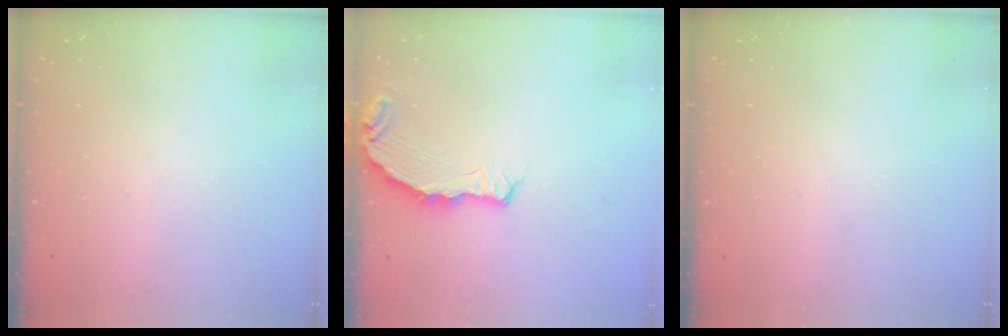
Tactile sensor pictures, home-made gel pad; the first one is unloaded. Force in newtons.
{"total": 6.5, "press": 5.2, "slide": 3.9}
{"total": 0.0}